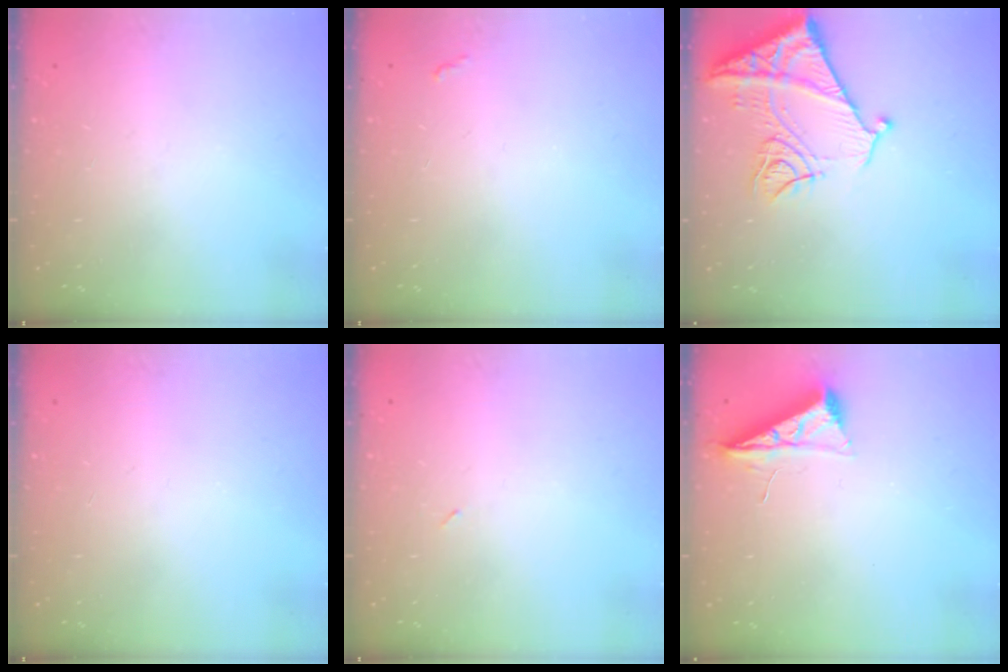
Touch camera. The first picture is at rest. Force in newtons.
{"total": 2.8, "press": 2.8, "slide": 0.4}
{"total": 15.7, "press": 15.6, "slide": 1.7}
{"total": 0.0}
{"total": 2.1, "press": 1.9, "slide": 1.0}
{"total": 7.0, "press": 6.9, "slide": 0.8}